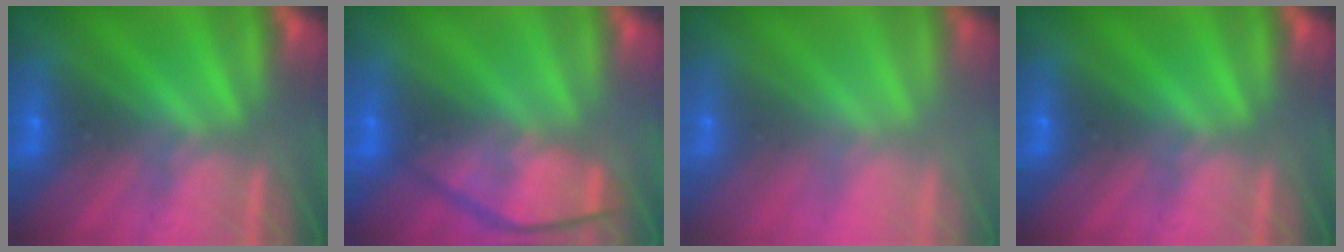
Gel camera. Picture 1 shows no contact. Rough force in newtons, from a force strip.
{"total": 4.5}
{"total": 2.7}
{"total": 0.0}